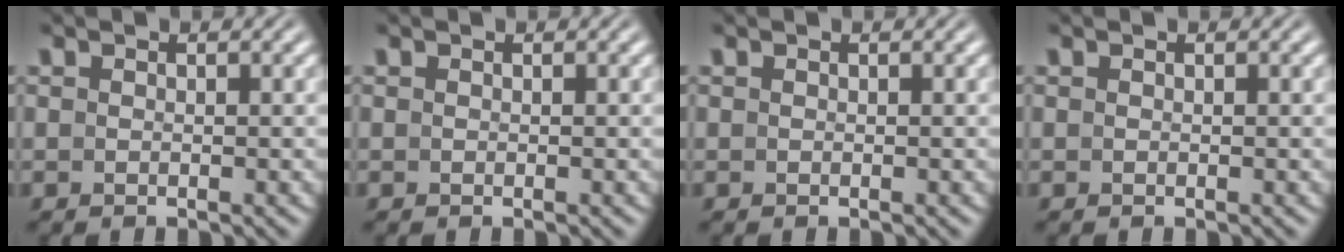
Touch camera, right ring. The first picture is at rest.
{"total": 0.0}
{"total": 0.0}
{"total": 0.0}